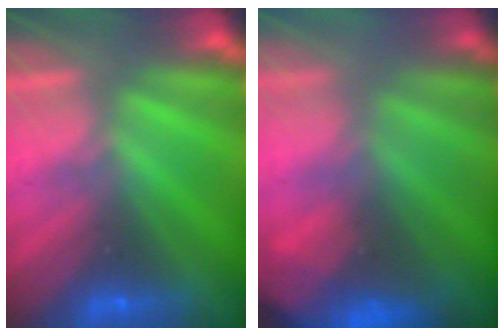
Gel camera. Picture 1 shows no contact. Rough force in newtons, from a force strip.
{"total": 8.9}